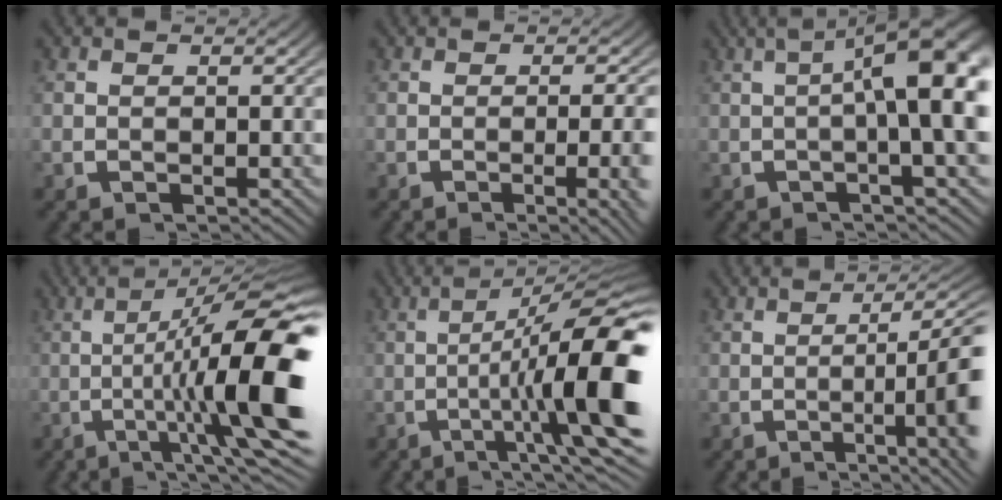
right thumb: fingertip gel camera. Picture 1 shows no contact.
{"total": 3.9, "force": [-1.3, 0.6, 3.6], "torque": [-0.047, 0.002, -0.021]}
{"total": 10.8, "force": [2.8, 3.9, 9.7], "torque": [-0.115, 0.039, 0.018]}
{"total": 14.6, "force": [-0.9, 5.3, 13.6], "torque": [-0.186, -0.017, -0.011]}
{"total": 12.7, "force": [-1.1, 4.7, 11.8], "torque": [-0.165, -0.020, -0.014]}
{"total": 7.6, "force": [-1.5, 2.4, 7.1], "torque": [-0.113, -0.007, -0.025]}